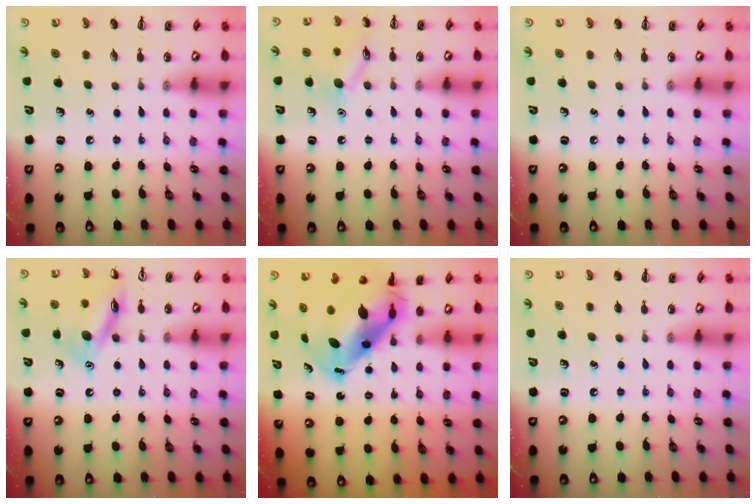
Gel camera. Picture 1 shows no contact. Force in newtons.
{"total": 9.8, "press": 9.8, "slide": 0.6}
{"total": 0.0}
{"total": 13.3, "press": 13.3, "slide": 0.9}
{"total": 11.0, "press": 10.7, "slide": 2.7}
{"total": 0.0}